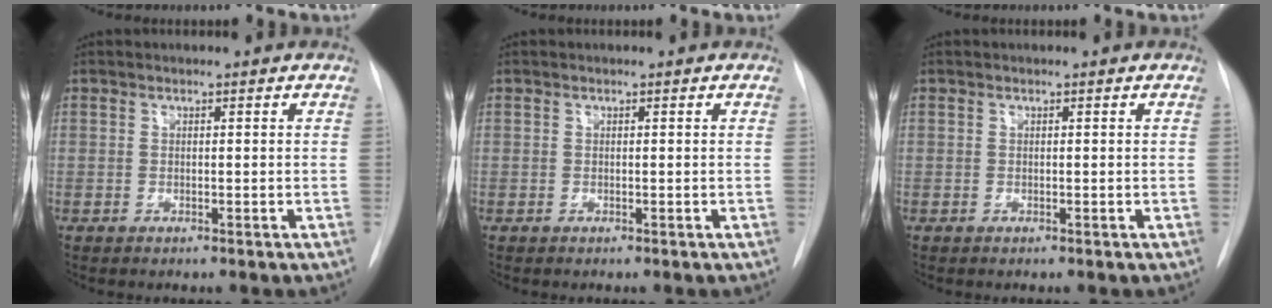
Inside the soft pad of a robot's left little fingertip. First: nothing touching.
{"total": 0.0}
{"total": 0.0}